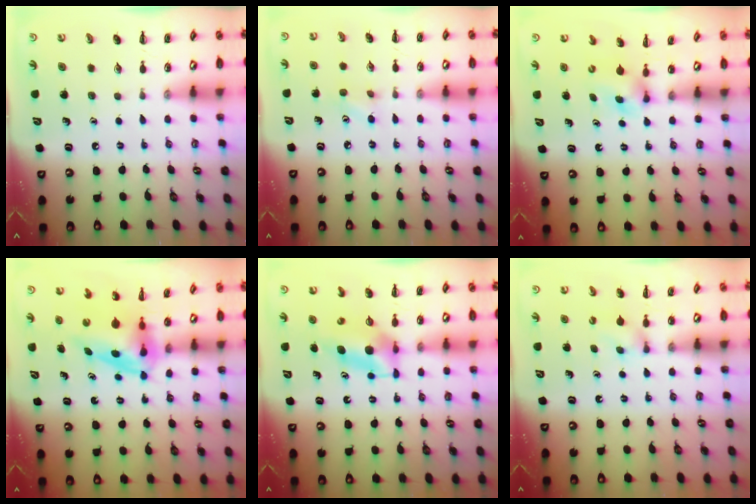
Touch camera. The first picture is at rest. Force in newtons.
{"total": 3.4, "press": 3.2, "slide": 1.0}
{"total": 2.9, "press": 2.6, "slide": 1.3}
{"total": 4.0, "press": 3.9, "slide": 0.7}
{"total": 6.2, "press": 6.1, "slide": 0.8}
{"total": 2.7, "press": 2.4, "slide": 1.2}